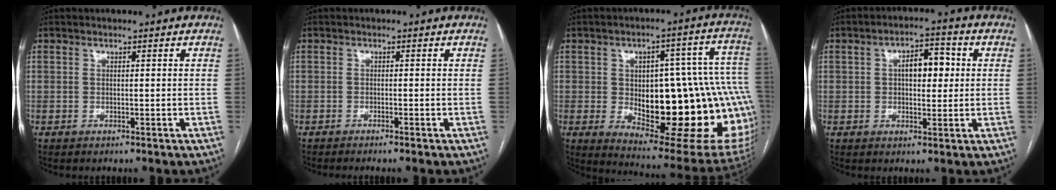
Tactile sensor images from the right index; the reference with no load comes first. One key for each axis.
{"total": 1.9, "fx": -1.5, "fy": -0.5, "fz": 1.0, "tx": -0.014, "ty": 0.003, "tz": -0.022}
{"total": 30.0, "fx": -3.4, "fy": 9.8, "fz": 28.1, "tx": -0.301, "ty": 0.026, "tz": -0.020}
{"total": 6.2, "fx": 1.0, "fy": 2.9, "fz": 5.4, "tx": -0.084, "ty": 0.019, "tz": 0.014}